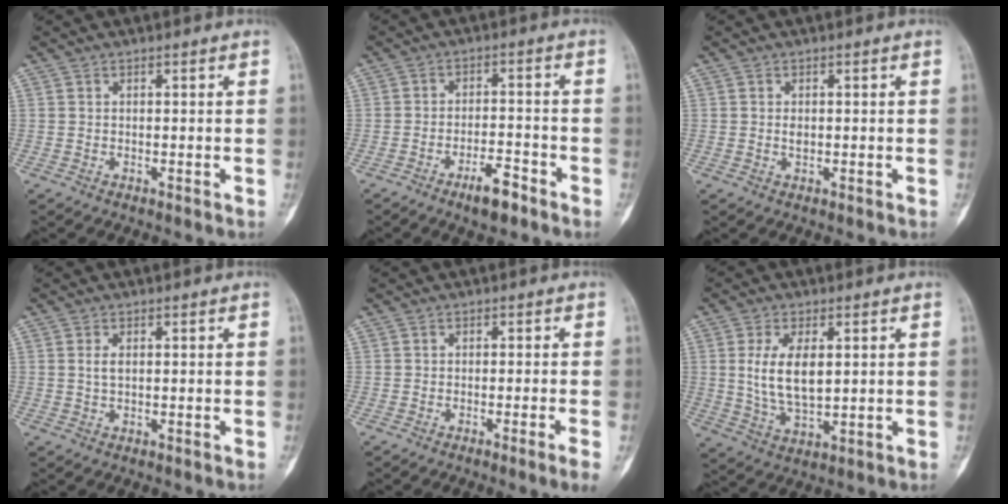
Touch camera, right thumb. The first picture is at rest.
{"total": 5.7, "force": [-3.8, 1.7, 3.9], "torque": [-0.060, 0.024, -0.061]}
{"total": 1.1, "force": [0.0, 0.7, 0.8], "torque": [-0.008, 0.000, 0.001]}
{"total": 1.5, "force": [0.3, 0.7, 1.3], "torque": [-0.025, 0.003, 0.009]}
{"total": 2.8, "force": [-1.5, -0.7, 2.2], "torque": [-0.043, -0.001, -0.024]}
{"total": 9.1, "force": [1.7, 4.5, 7.7], "torque": [-0.141, -0.014, 0.040]}